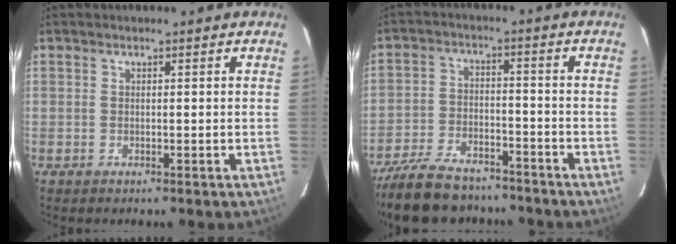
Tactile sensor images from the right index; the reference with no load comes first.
{"total": 17.6, "force": [-14.4, 6.9, 7.3], "torque": [-0.175, -0.006, -0.230]}